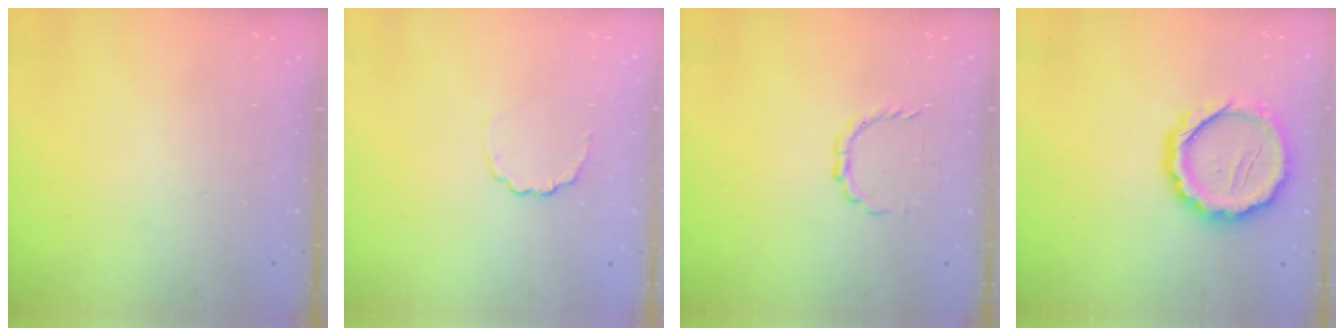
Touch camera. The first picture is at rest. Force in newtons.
{"total": 3.4, "press": 3.2, "slide": 1.2}
{"total": 3.4, "press": 3.4, "slide": 0.3}
{"total": 12.9, "press": 12.8, "slide": 1.6}